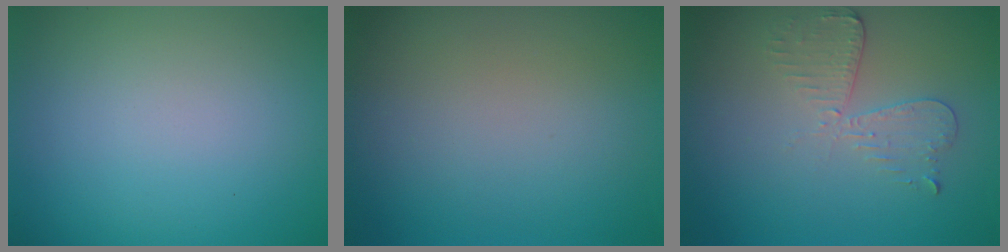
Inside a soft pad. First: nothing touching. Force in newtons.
{"total": 0.0}
{"total": 2.9, "press": 2.5, "slide": 1.5}